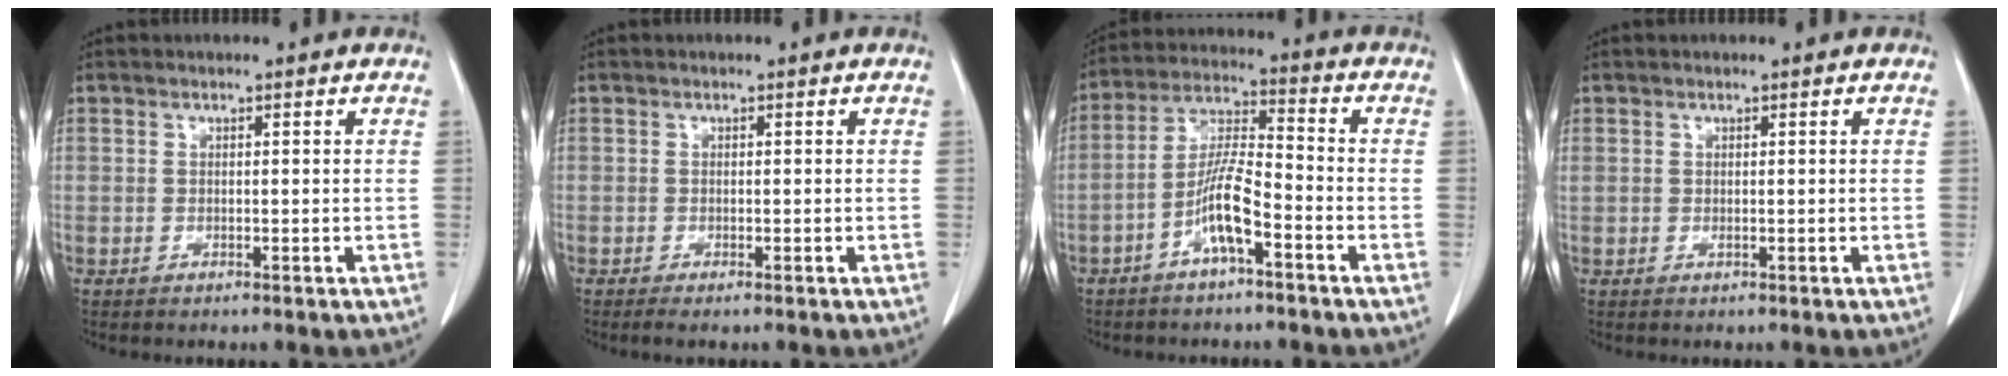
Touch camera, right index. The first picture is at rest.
{"total": 1.1, "force": [-0.8, 0.0, 0.7], "torque": [-0.009, -0.005, -0.013]}
{"total": 8.2, "force": [-3.9, 1.0, 7.1], "torque": [-0.151, 0.010, -0.075]}
{"total": 0.0}